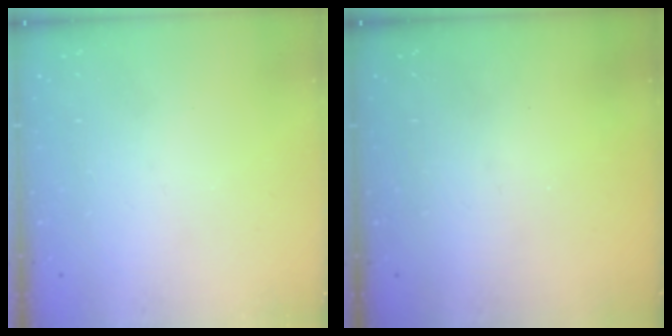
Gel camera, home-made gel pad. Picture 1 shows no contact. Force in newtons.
{"total": 0.0}